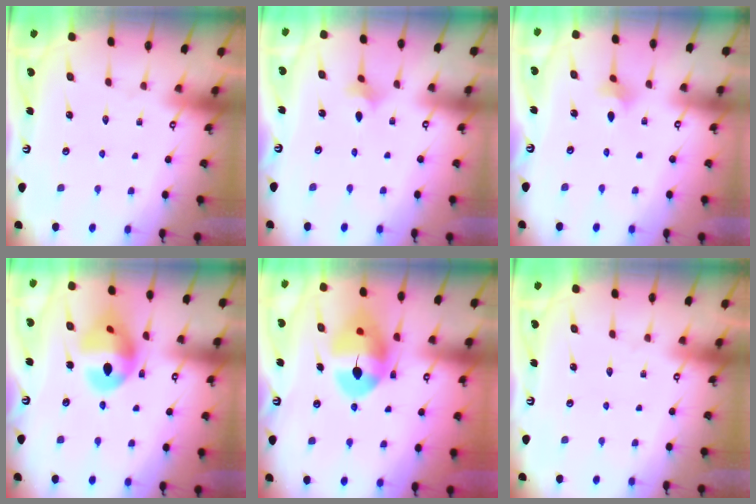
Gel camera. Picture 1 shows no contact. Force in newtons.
{"total": 1.7, "press": 1.7, "slide": 0.4}
{"total": 3.4, "press": 3.4, "slide": 0.4}
{"total": 14.9, "press": 14.8, "slide": 1.5}
{"total": 13.5, "press": 13.4, "slide": 2.0}
{"total": 0.0}